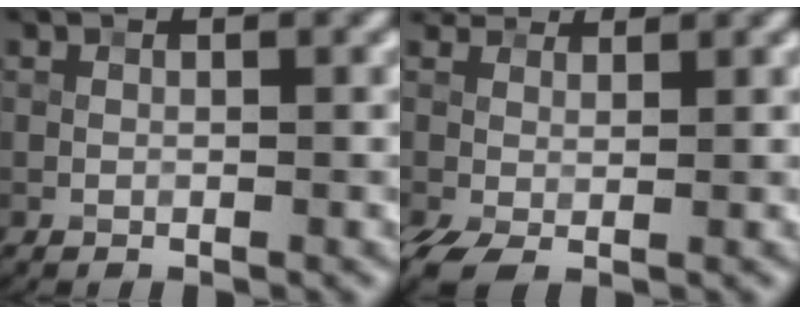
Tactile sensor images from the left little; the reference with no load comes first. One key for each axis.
{"total": 4.3, "fx": 0.9, "fy": 2.8, "fz": 3.1, "tx": -0.081, "ty": 0.002, "tz": 0.009}